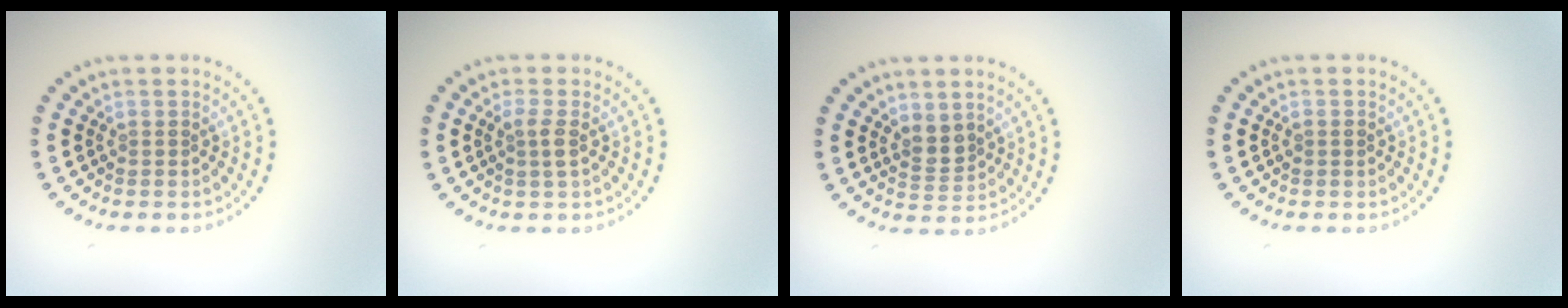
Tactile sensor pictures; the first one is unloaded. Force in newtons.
{"total": 1.5, "press": 1.3, "slide": 0.7}
{"total": 2.0, "press": 1.7, "slide": 0.9}
{"total": 0.7, "press": 0.7, "slide": 0.1}